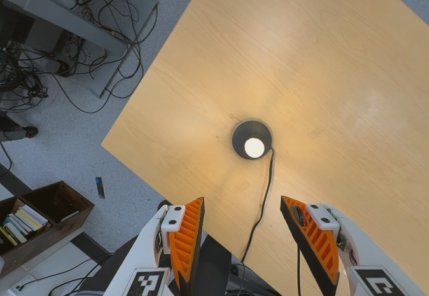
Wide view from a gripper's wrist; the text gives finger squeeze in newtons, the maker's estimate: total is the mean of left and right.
{"total": 0.0}